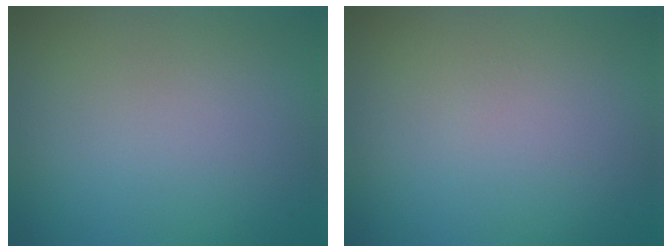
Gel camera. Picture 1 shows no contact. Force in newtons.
{"total": 0.0}